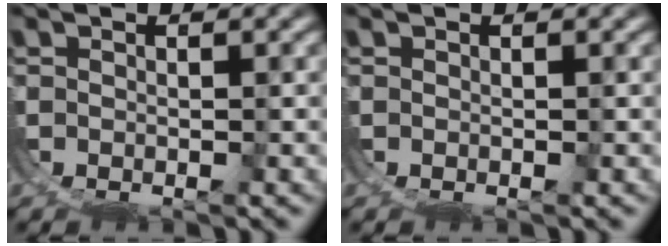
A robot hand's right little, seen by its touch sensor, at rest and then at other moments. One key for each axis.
{"total": 0.0}